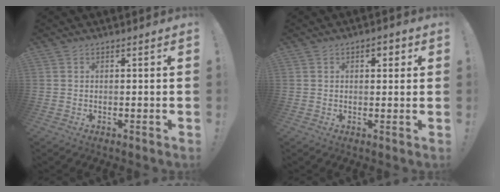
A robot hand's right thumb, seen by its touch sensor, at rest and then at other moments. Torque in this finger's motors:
{"motor_torque": [0.34, 0.52, 0.27, 0.06, 0.00]}